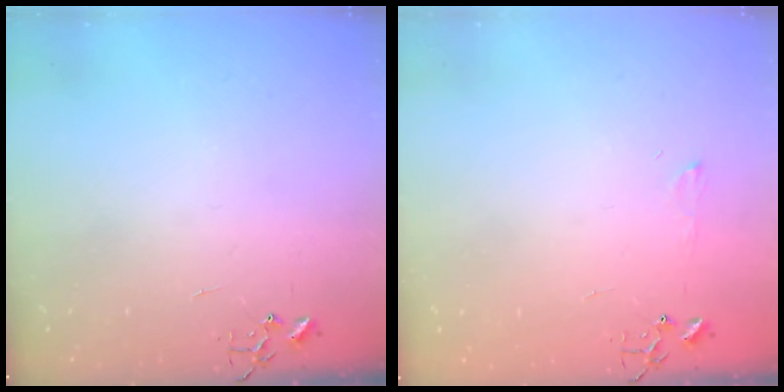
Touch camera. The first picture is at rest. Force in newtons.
{"total": 4.2, "press": 4.2, "slide": 0.6}